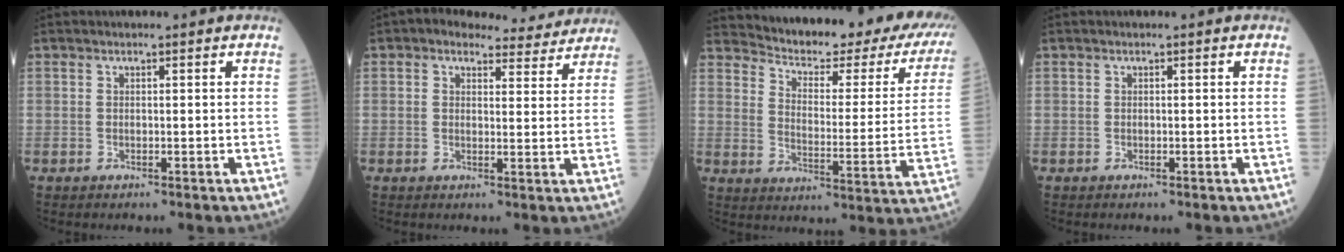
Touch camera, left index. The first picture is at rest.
{"total": 7.8, "force": [7.1, 2.9, 1.6], "torque": [-0.004, 0.009, 0.068]}
{"total": 24.4, "force": [21.8, 4.7, 9.8], "torque": [-0.134, -0.063, 0.259]}
{"total": 0.0}